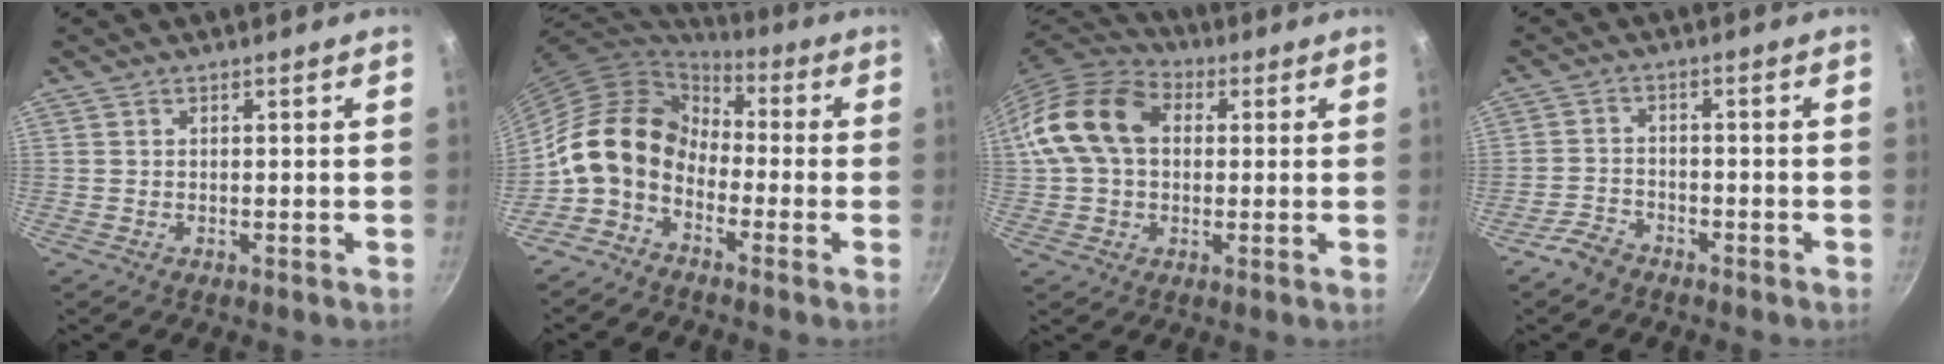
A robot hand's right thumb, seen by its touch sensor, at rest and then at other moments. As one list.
[{"total": 11.8, "force": [-2.5, 9.1, 7.2], "torque": [-0.101, 0.041, -0.069]}, {"total": 14.9, "force": [2.2, 10.8, 10.1], "torque": [-0.167, 0.027, 0.022]}, {"total": 4.2, "force": [-3.3, 2.2, 1.5], "torque": [-0.028, 0.031, -0.062]}]